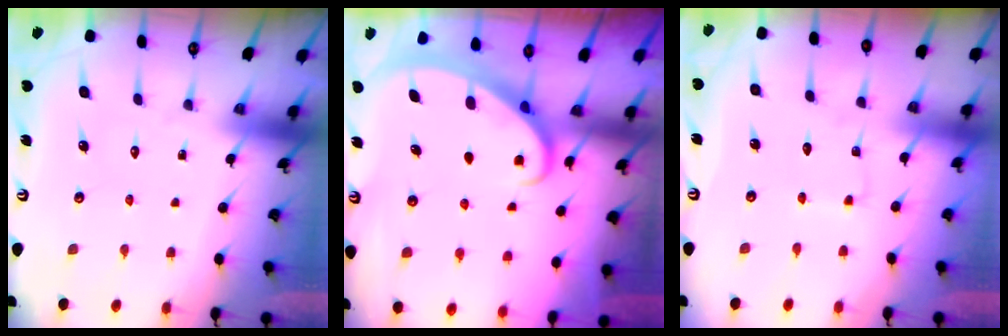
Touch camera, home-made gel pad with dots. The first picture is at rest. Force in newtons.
{"total": 2.5, "press": 2.5, "slide": 0.4}
{"total": 2.5, "press": 2.5, "slide": 0.3}